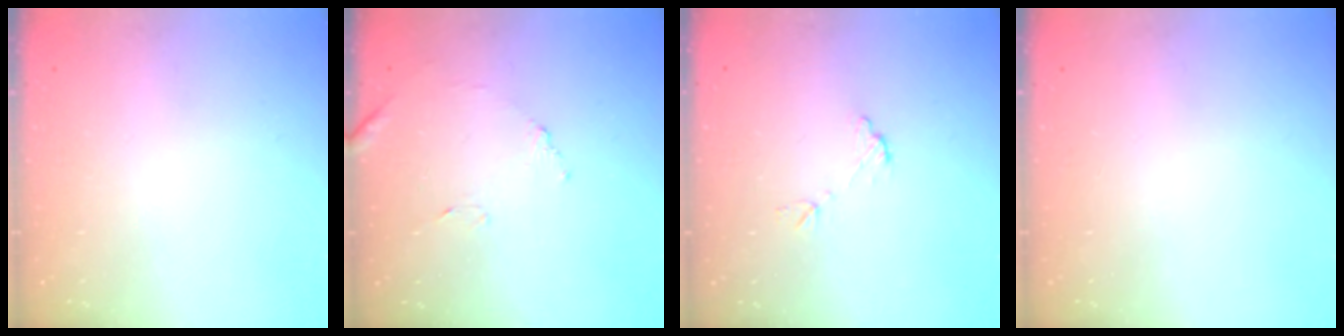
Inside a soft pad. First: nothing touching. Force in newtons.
{"total": 7.8, "press": 7.8, "slide": 0.5}
{"total": 7.3, "press": 7.3, "slide": 0.3}
{"total": 0.0}